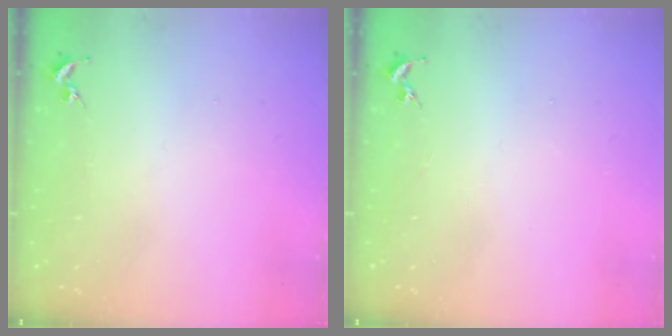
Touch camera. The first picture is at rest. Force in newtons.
{"total": 0.0}